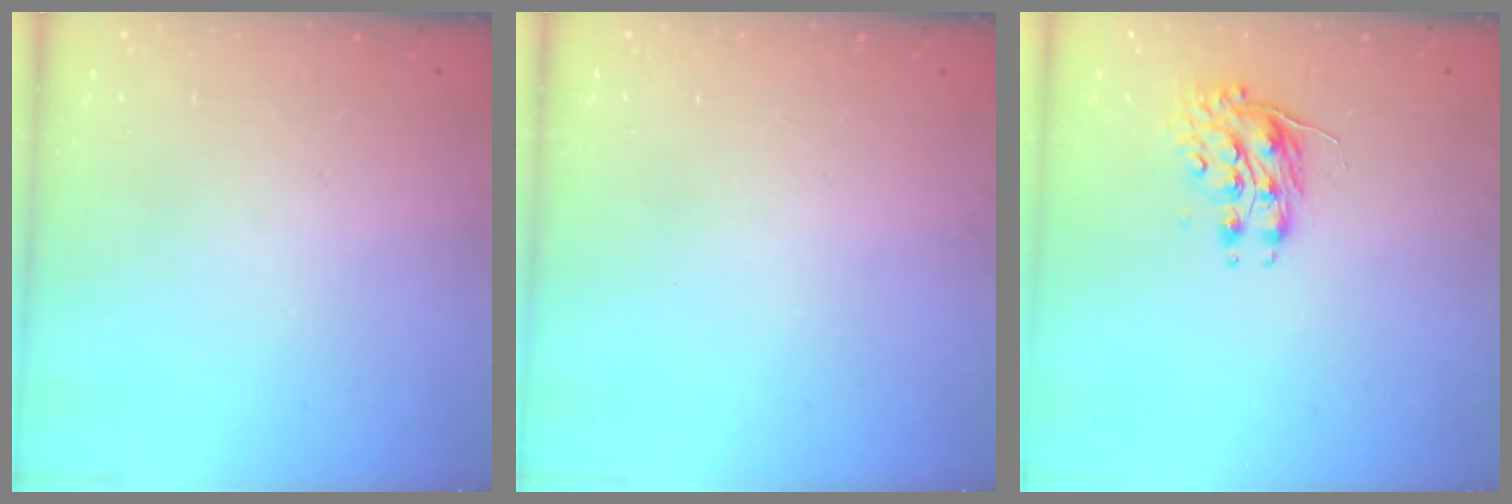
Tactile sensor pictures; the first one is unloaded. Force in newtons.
{"total": 0.0}
{"total": 8.0, "press": 8.0, "slide": 0.4}